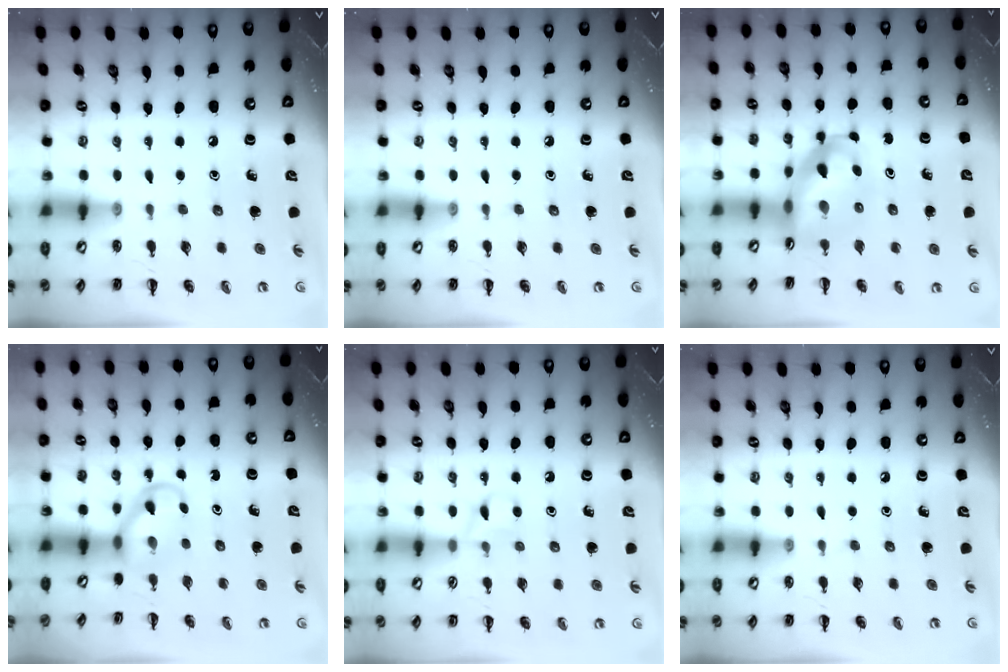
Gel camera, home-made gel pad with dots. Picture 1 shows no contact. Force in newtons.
{"total": 0.0}
{"total": 10.1, "press": 9.7, "slide": 2.8}
{"total": 3.8, "press": 3.6, "slide": 1.2}
{"total": 5.9, "press": 5.7, "slide": 1.8}
{"total": 0.0}